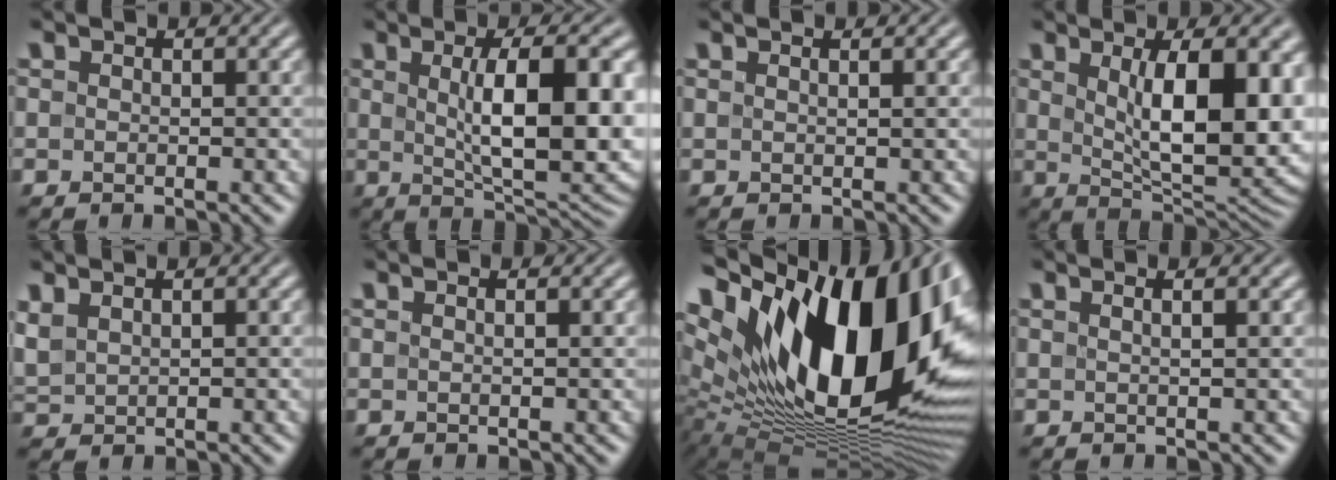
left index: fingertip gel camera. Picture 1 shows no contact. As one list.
[{"total": 10.2, "force": [0.9, 3.7, 9.4], "torque": [-0.140, -0.007, 0.022]}, {"total": 0.8, "force": [0.5, 0.0, 0.7], "torque": [-0.009, 0.002, 0.003]}, {"total": 11.2, "force": [1.6, 4.6, 10.1], "torque": [-0.145, -0.011, 0.036]}, {"total": 2.0, "force": [1.3, 1.0, 1.1], "torque": [-0.041, 0.005, 0.035]}, {"total": 0.6, "force": [0.3, -0.1, 0.4], "torque": [-0.007, 0.001, 0.003]}, {"total": 20.7, "force": [5.7, 10.9, 16.6], "torque": [-0.298, 0.019, 0.102]}, {"total": 2.2, "force": [1.1, 0.8, 1.7], "torque": [-0.004, 0.004, -0.010]}]